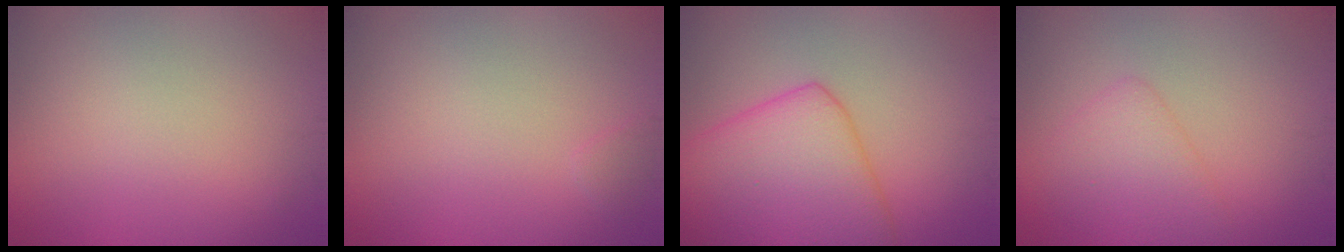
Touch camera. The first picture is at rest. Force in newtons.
{"total": 0.6, "press": 0.6, "slide": 0.1}
{"total": 8.1, "press": 8.0, "slide": 0.5}
{"total": 2.7, "press": 2.7, "slide": 0.1}